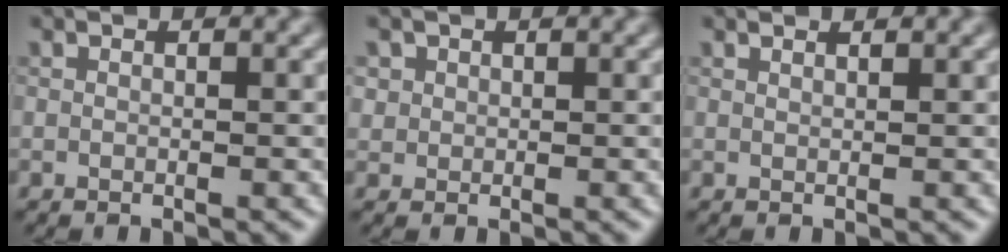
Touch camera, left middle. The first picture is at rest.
{"total": 1.3, "force": [0.5, 1.2, 0.2], "torque": [-0.001, -0.003, 0.023]}
{"total": 0.8, "force": [0.8, -0.1, 0.3], "torque": [-0.006, 0.000, 0.009]}